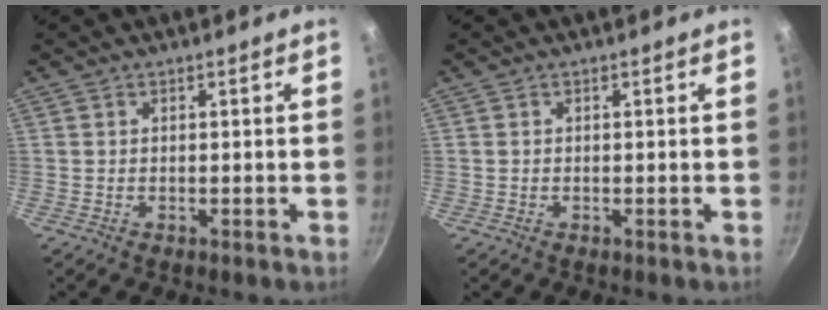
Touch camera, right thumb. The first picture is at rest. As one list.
[{"total": 0.0}]